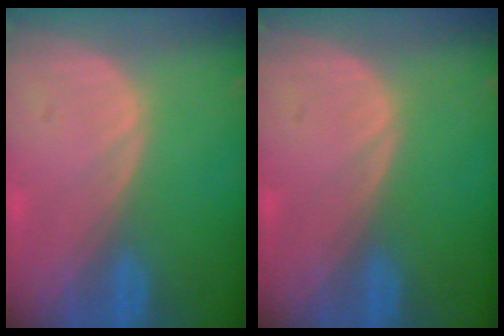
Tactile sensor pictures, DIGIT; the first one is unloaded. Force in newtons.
{"total": 0.0}